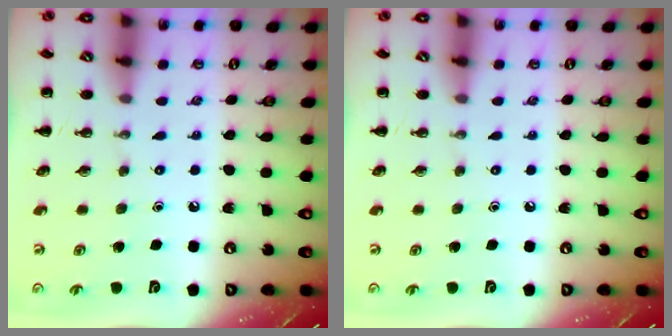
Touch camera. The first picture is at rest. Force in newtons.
{"total": 0.0}